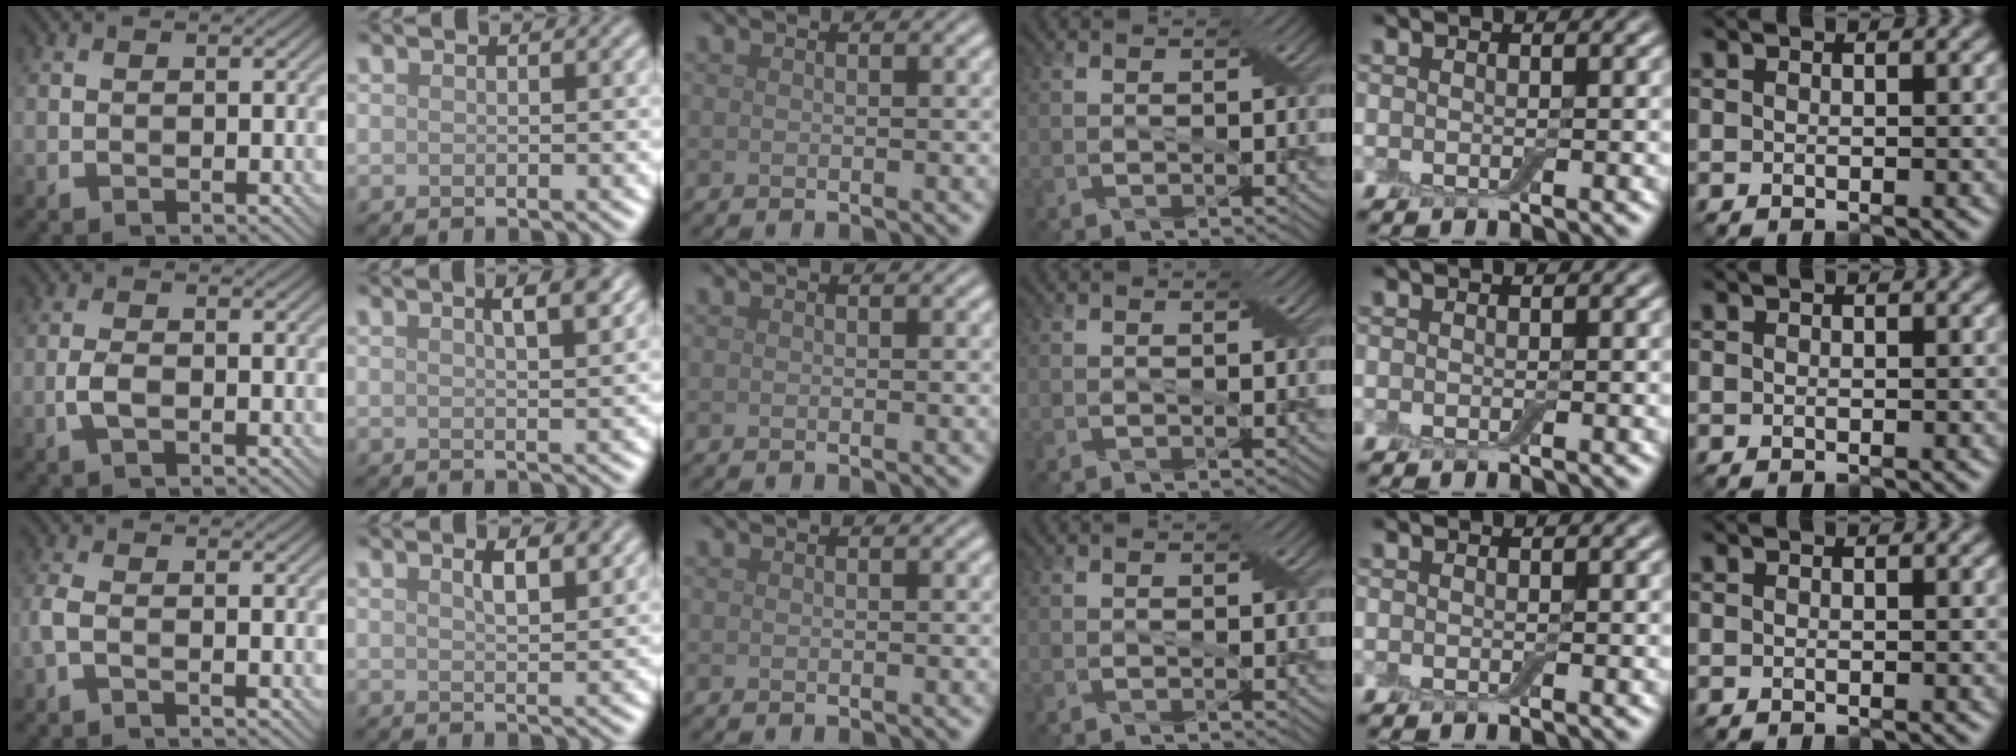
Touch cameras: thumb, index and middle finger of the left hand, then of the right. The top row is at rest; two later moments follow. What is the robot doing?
{"motion": "insert", "object": "box of matches"}